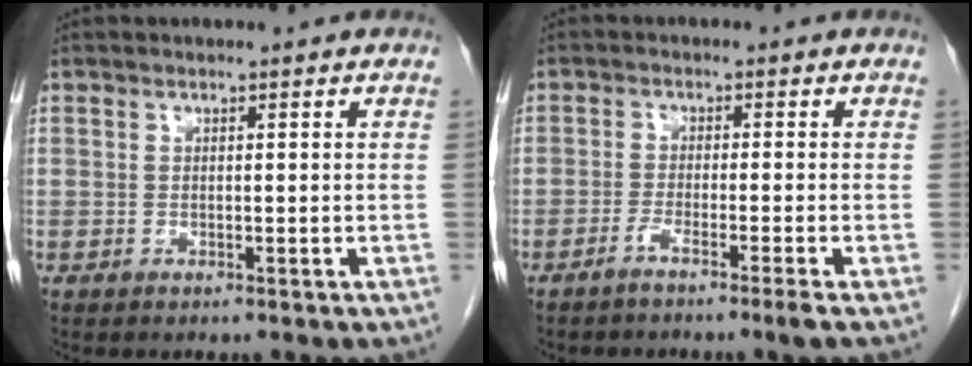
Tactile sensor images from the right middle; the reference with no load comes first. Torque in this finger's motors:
{"motor_torque": [-0.08, -0.17, 0.00, 0.00]}